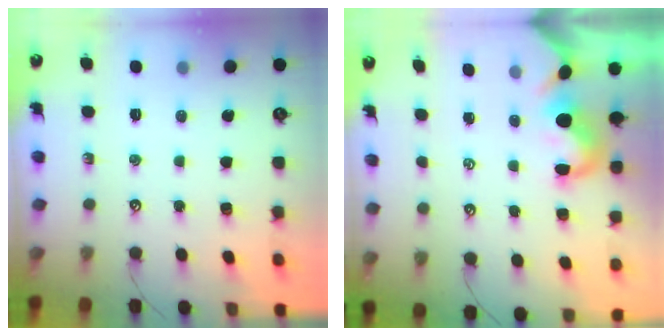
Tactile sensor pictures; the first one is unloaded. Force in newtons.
{"total": 1.4, "press": 1.2, "slide": 0.7}